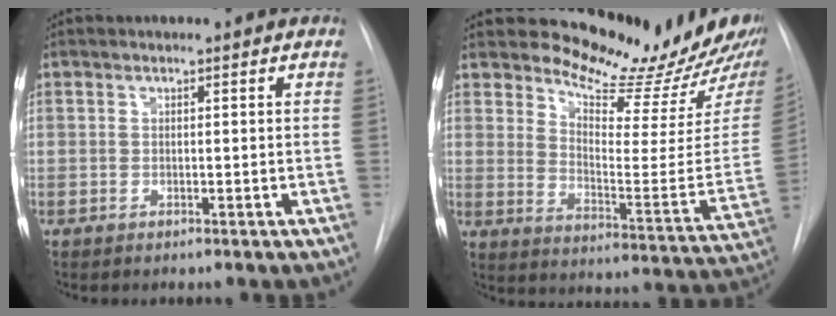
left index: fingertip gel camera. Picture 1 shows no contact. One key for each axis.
{"total": 18.5, "fx": 16.6, "fy": 4.5, "fz": 6.9, "tx": -0.086, "ty": -0.089, "tz": 0.211}